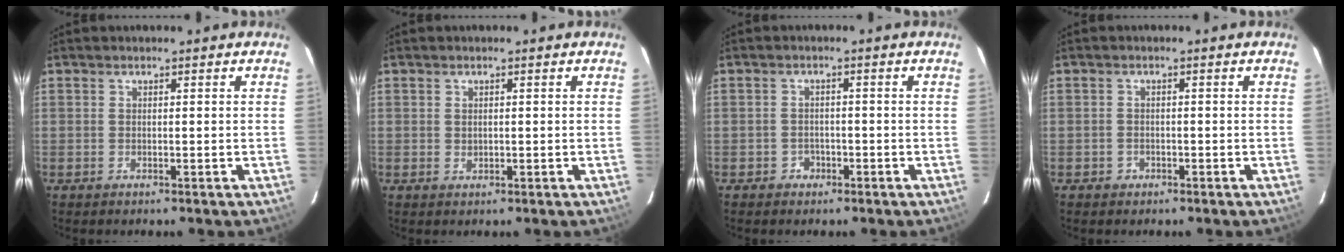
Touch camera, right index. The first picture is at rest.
{"total": 1.0, "force": [0.2, 0.8, 0.6], "torque": [-0.010, 0.002, 0.006]}
{"total": 2.6, "force": [-1.6, 2.1, 0.2], "torque": [-0.007, 0.005, -0.024]}
{"total": 1.8, "force": [-1.1, 1.4, 0.2], "torque": [-0.005, 0.002, -0.015]}